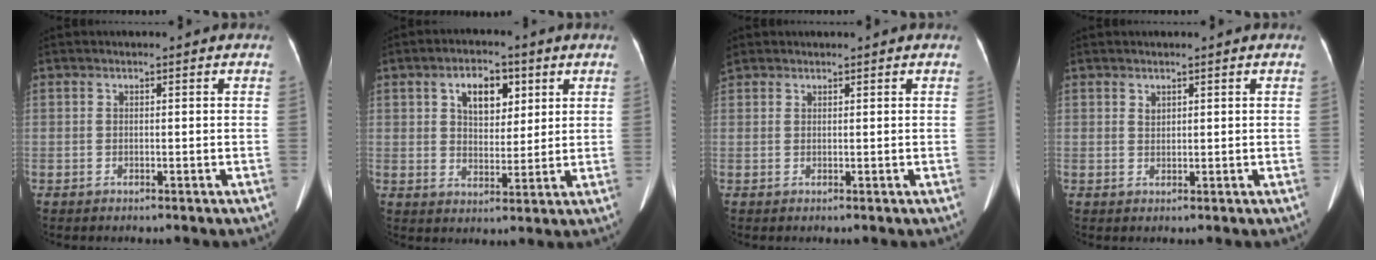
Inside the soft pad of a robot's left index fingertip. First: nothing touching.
{"total": 6.9, "force": [3.0, 3.9, 4.8], "torque": [-0.080, 0.015, 0.050]}
{"total": 2.0, "force": [1.6, 1.2, 0.3], "torque": [-0.015, 0.014, 0.034]}
{"total": 0.9, "force": [0.7, 0.4, 0.3], "torque": [-0.007, 0.004, 0.013]}